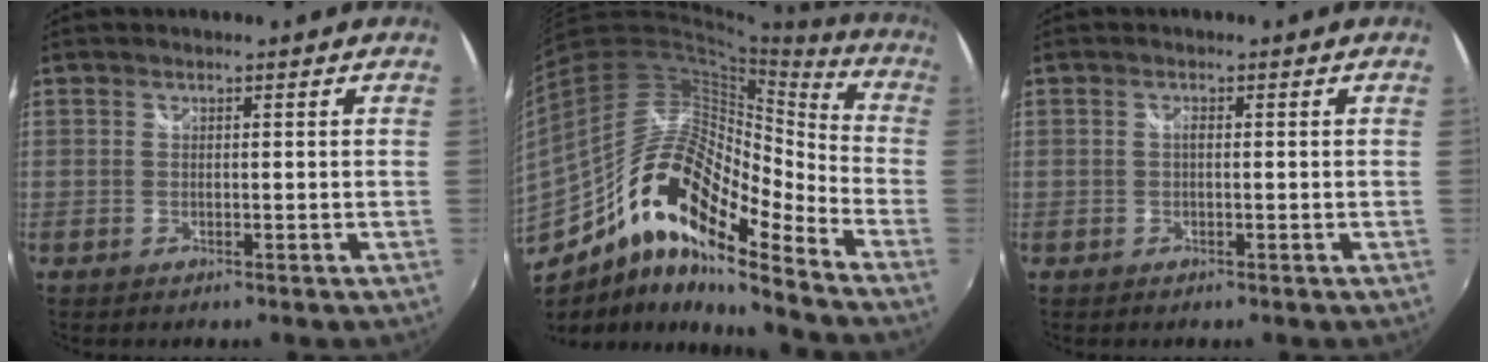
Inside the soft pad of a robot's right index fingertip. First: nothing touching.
{"total": 19.6, "force": [-10.3, 5.9, 15.5], "torque": [-0.271, -0.008, -0.208]}
{"total": 0.7, "force": [-0.1, 0.3, 0.7], "torque": [-0.012, 0.003, -0.004]}